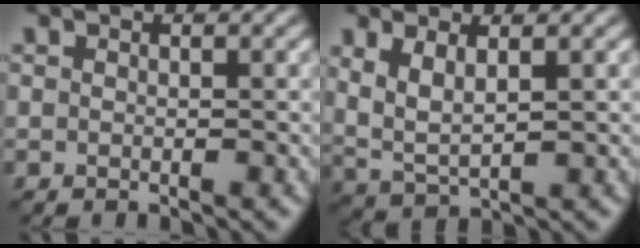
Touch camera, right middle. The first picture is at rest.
{"total": 3.4, "force": [1.3, 1.3, 2.9], "torque": [-0.067, -0.009, 0.029]}